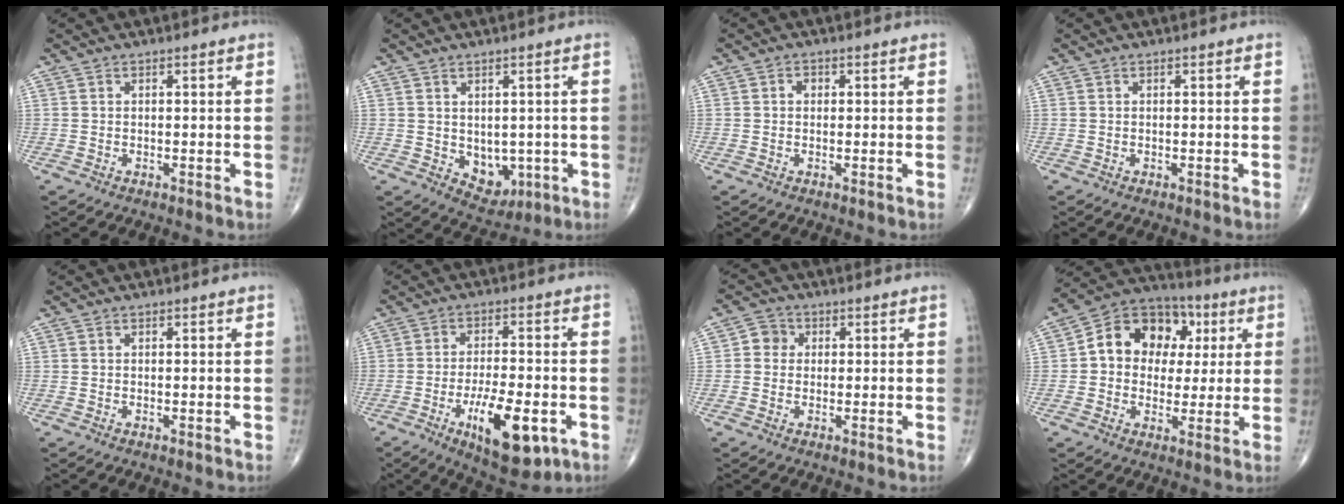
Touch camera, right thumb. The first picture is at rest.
{"total": 6.0, "force": [-0.6, 4.5, 3.9], "torque": [-0.027, -0.011, 0.012]}
{"total": 1.3, "force": [0.2, 1.1, 0.7], "torque": [-0.005, 0.003, -0.001]}
{"total": 0.0}
{"total": 0.0}
{"total": 13.8, "force": [-5.2, 5.2, 11.7], "torque": [-0.176, 0.007, -0.073]}
{"total": 3.6, "force": [0.4, 3.3, 1.2], "torque": [0.001, 0.006, -0.001]}
{"total": 14.7, "force": [2.6, 11.7, 8.5], "torque": [-0.088, 0.020, 0.033]}